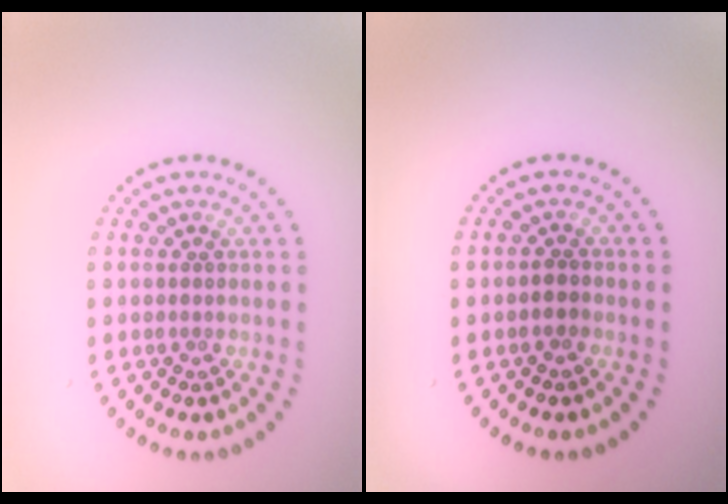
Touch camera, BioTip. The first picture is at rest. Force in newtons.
{"total": 1.2, "press": 1.0, "slide": 0.6}